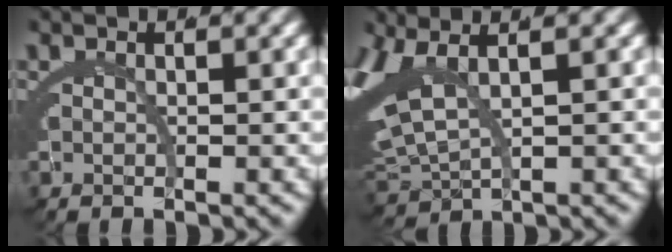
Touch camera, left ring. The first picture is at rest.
{"total": 5.7, "force": [1.8, 3.5, 4.1], "torque": [-0.119, -0.005, 0.044]}